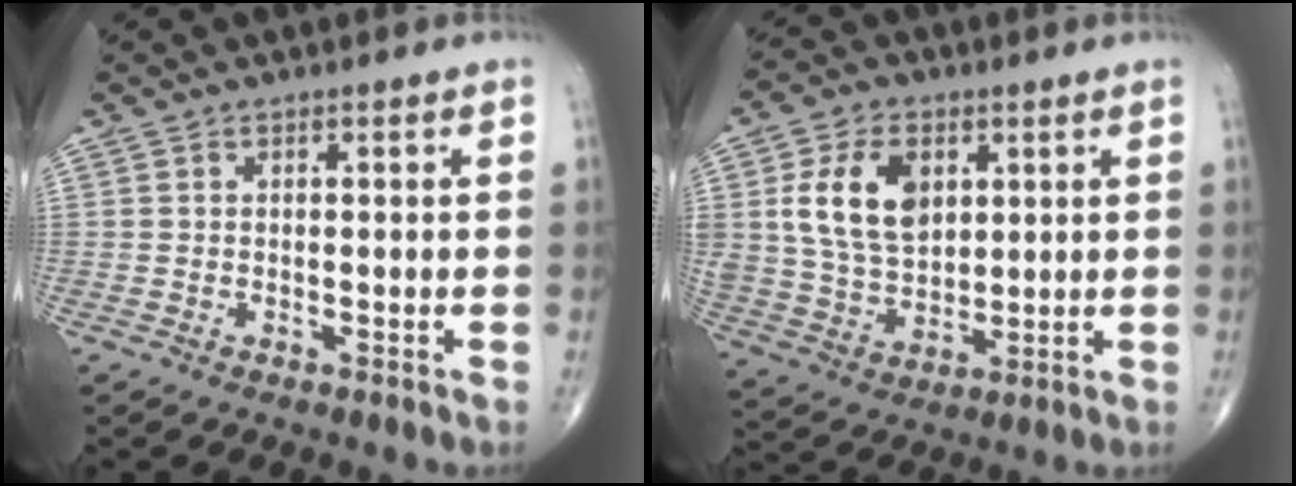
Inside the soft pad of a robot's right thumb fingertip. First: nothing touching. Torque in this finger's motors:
{"motor_torque": [2.07, 2.15, 1.27, 0.19, 0.16]}